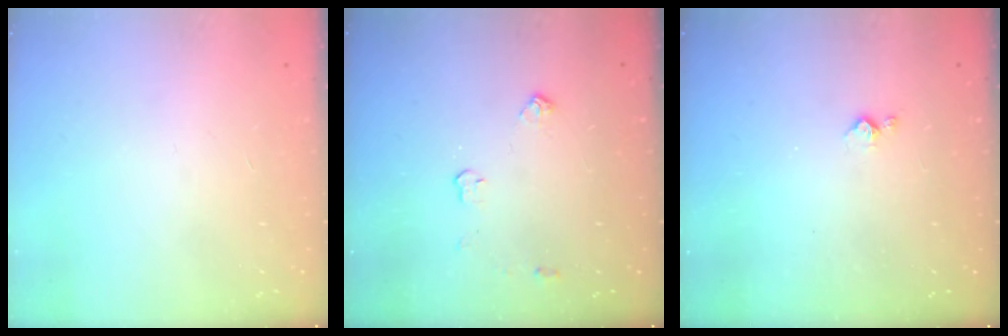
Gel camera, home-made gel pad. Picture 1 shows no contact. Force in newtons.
{"total": 4.6, "press": 4.6, "slide": 0.7}
{"total": 2.8, "press": 2.7, "slide": 0.4}